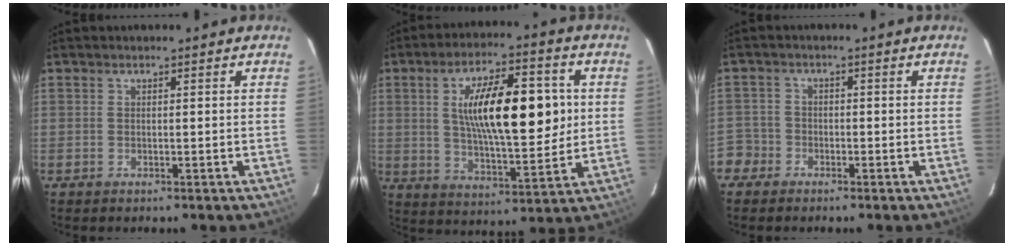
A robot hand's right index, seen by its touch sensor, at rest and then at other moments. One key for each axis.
{"total": 17.5, "fx": 3.0, "fy": 6.2, "fz": 16.1, "tx": -0.267, "ty": 0.012, "tz": 0.053}
{"total": 5.1, "fx": -3.0, "fy": 4.1, "fz": 0.2, "tx": -0.010, "ty": 0.029, "tz": -0.064}